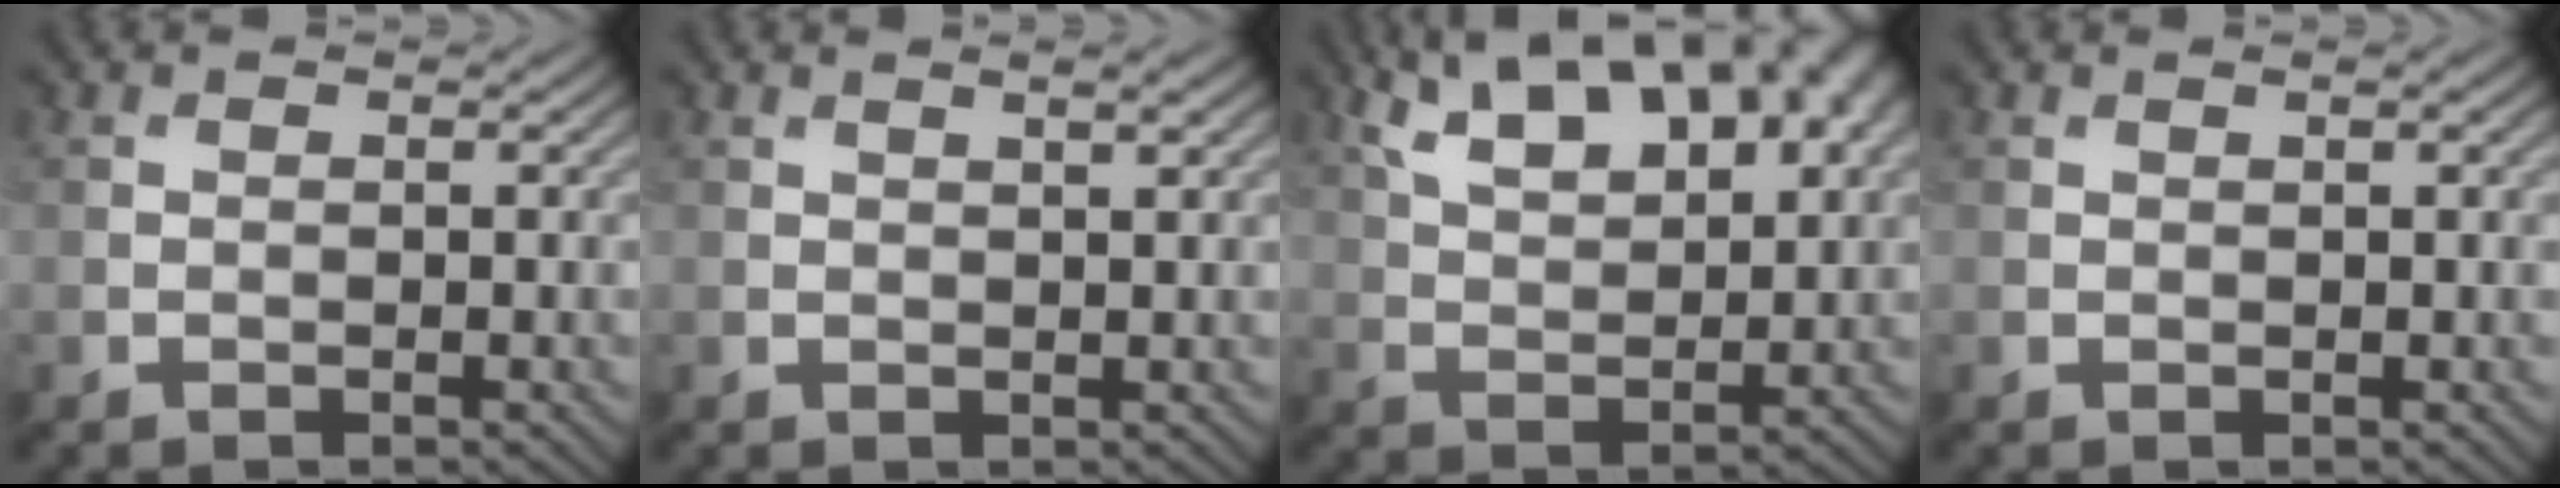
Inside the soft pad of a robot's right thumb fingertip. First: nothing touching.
{"total": 1.5, "force": [1.1, 0.0, 1.1], "torque": [-0.018, 0.002, 0.020]}
{"total": 15.9, "force": [9.6, 6.8, 10.8], "torque": [-0.201, 0.028, 0.145]}
{"total": 0.6, "force": [0.4, -0.2, 0.4], "torque": [-0.006, 0.002, 0.008]}